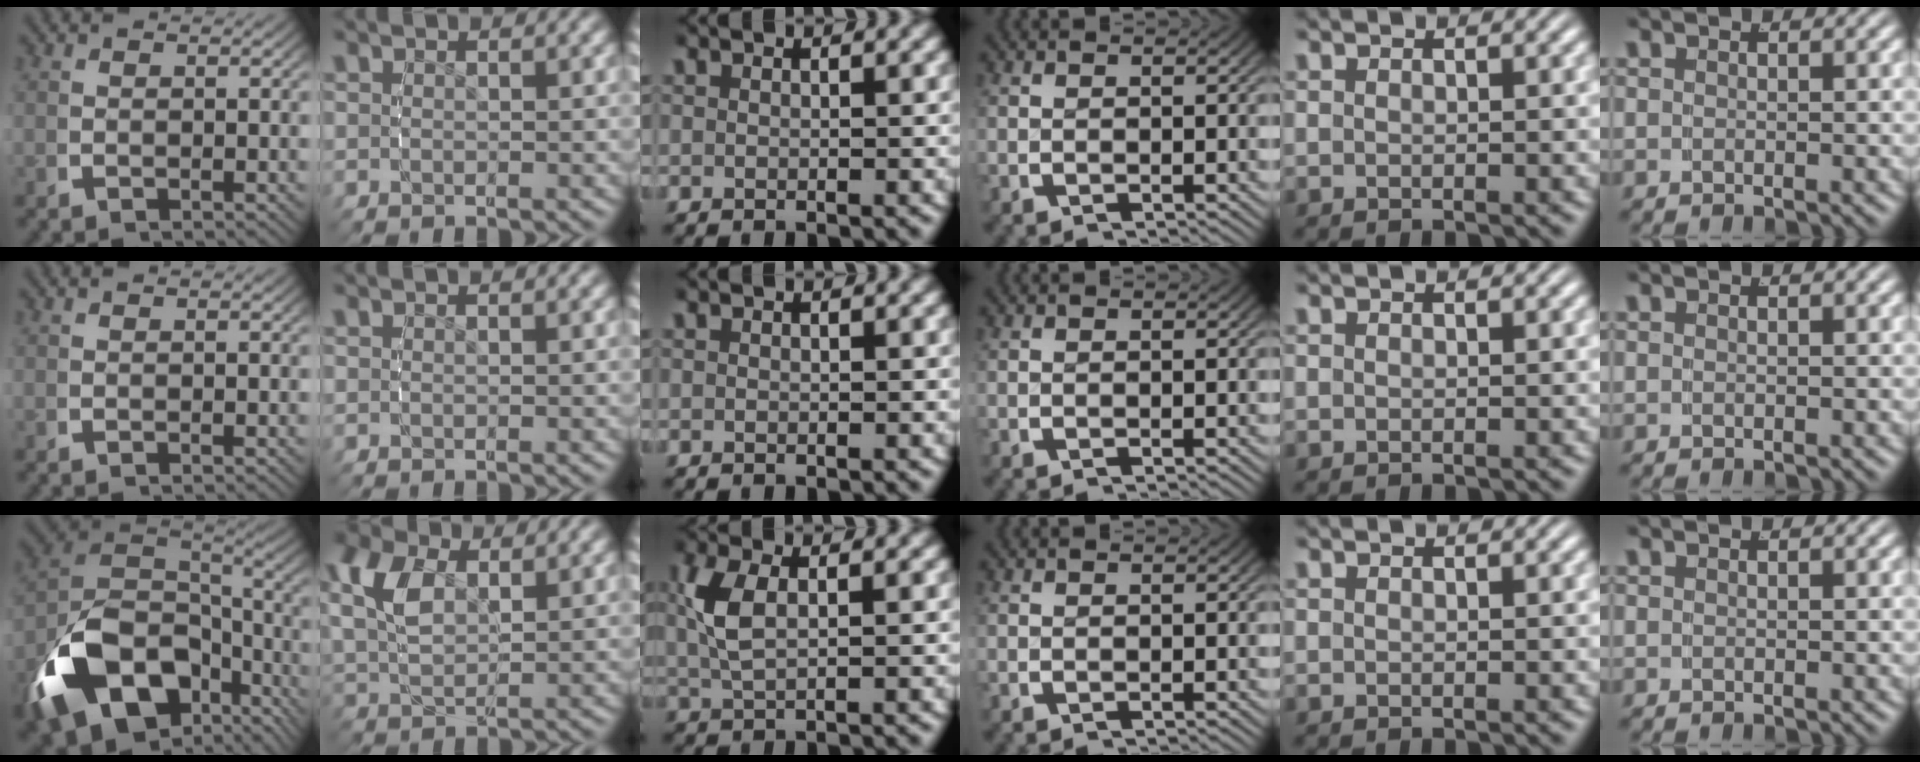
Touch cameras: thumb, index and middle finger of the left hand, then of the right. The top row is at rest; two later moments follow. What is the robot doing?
{"motion": "grasp_and_lifting", "object": "ethernet cable"}